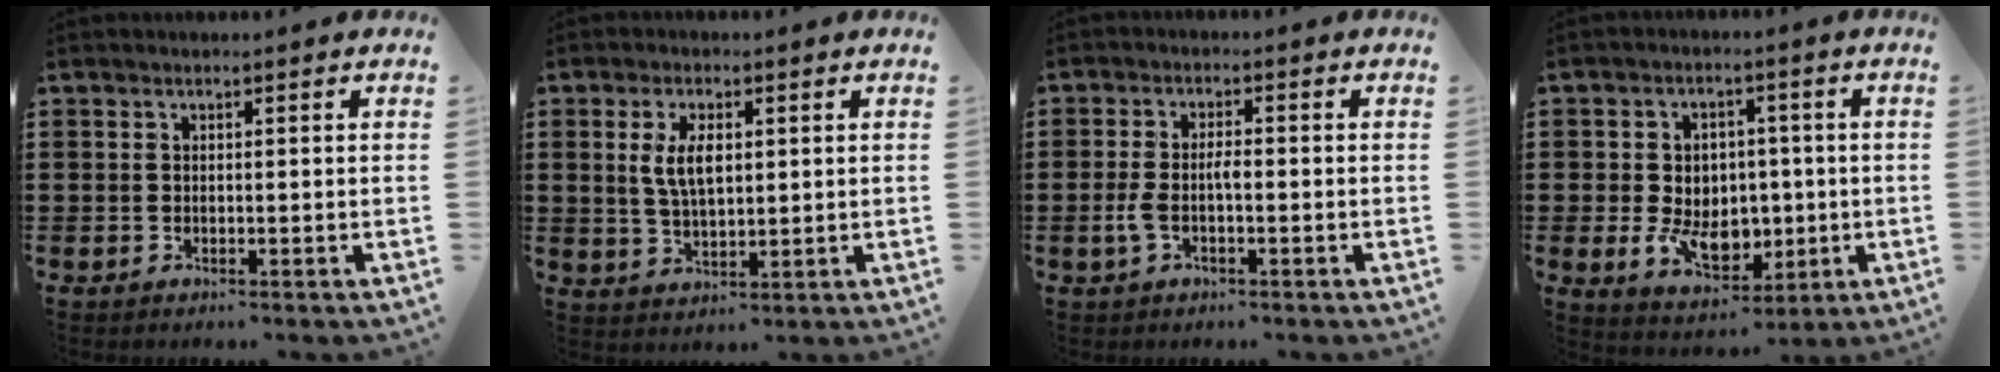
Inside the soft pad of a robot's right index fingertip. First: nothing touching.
{"total": 5.6, "force": [1.1, 2.6, 4.9], "torque": [-0.093, 0.005, 0.016]}
{"total": 3.3, "force": [-0.9, 1.0, 3.0], "torque": [-0.076, -0.004, -0.023]}
{"total": 8.1, "force": [-0.9, 6.2, 5.2], "torque": [-0.105, 0.015, -0.012]}